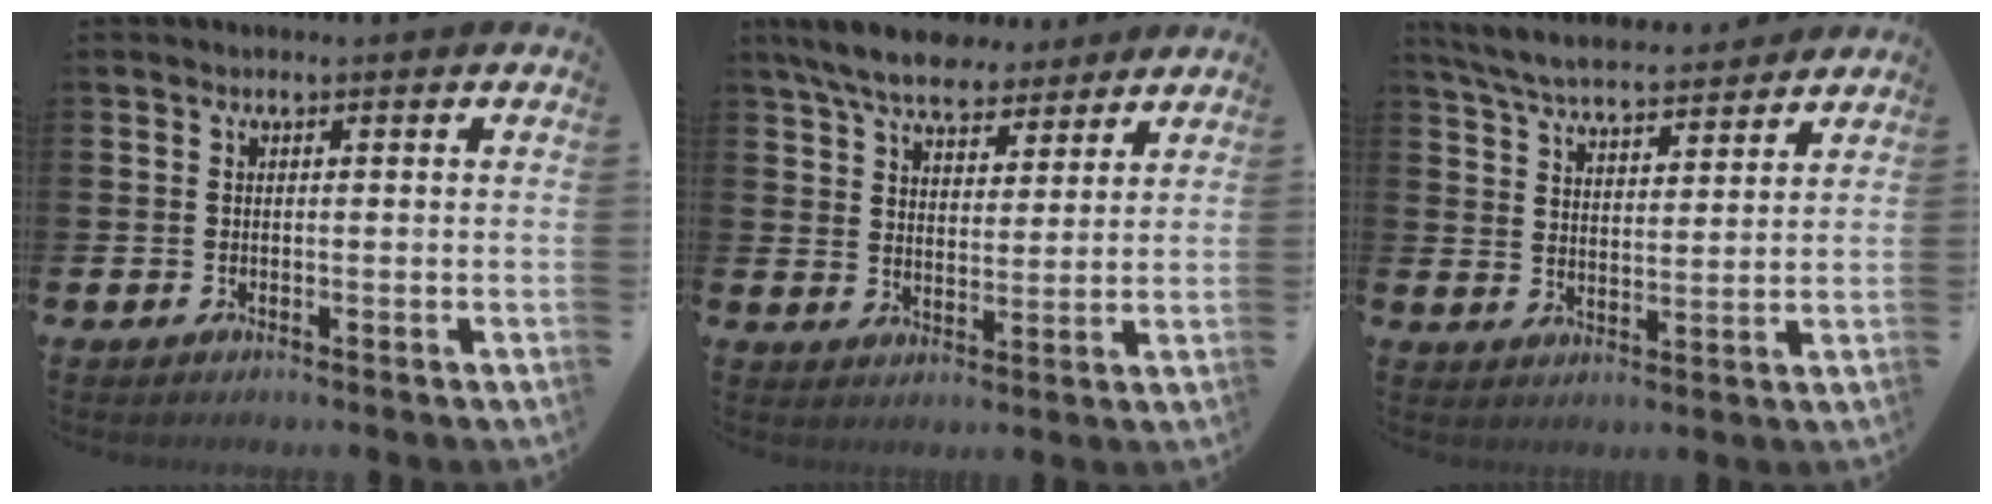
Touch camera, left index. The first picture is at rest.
{"total": 7.4, "force": [6.7, 2.3, 2.1], "torque": [-0.067, -0.028, 0.121]}
{"total": 6.5, "force": [6.2, 1.0, 1.5], "torque": [-0.059, -0.033, 0.111]}